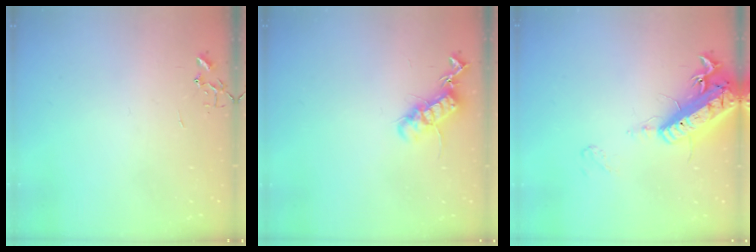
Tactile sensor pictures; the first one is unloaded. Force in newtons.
{"total": 12.9, "press": 12.9, "slide": 0.3}
{"total": 18.9, "press": 18.5, "slide": 3.7}